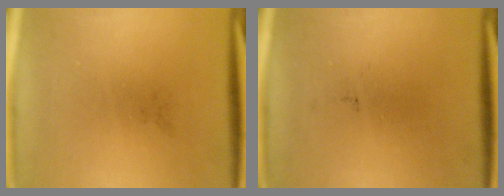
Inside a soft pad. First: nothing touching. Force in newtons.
{"total": 0.0}